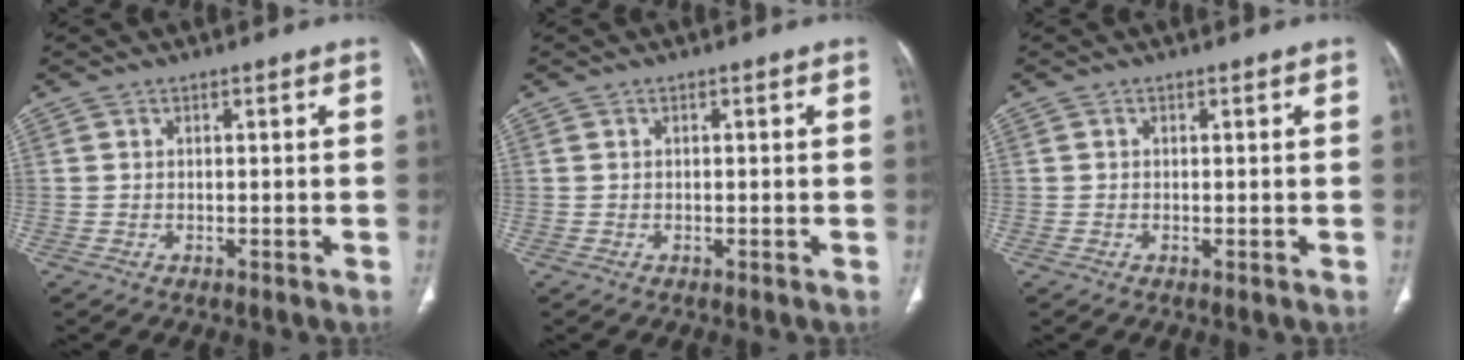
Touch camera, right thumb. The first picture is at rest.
{"total": 0.0}
{"total": 0.0}